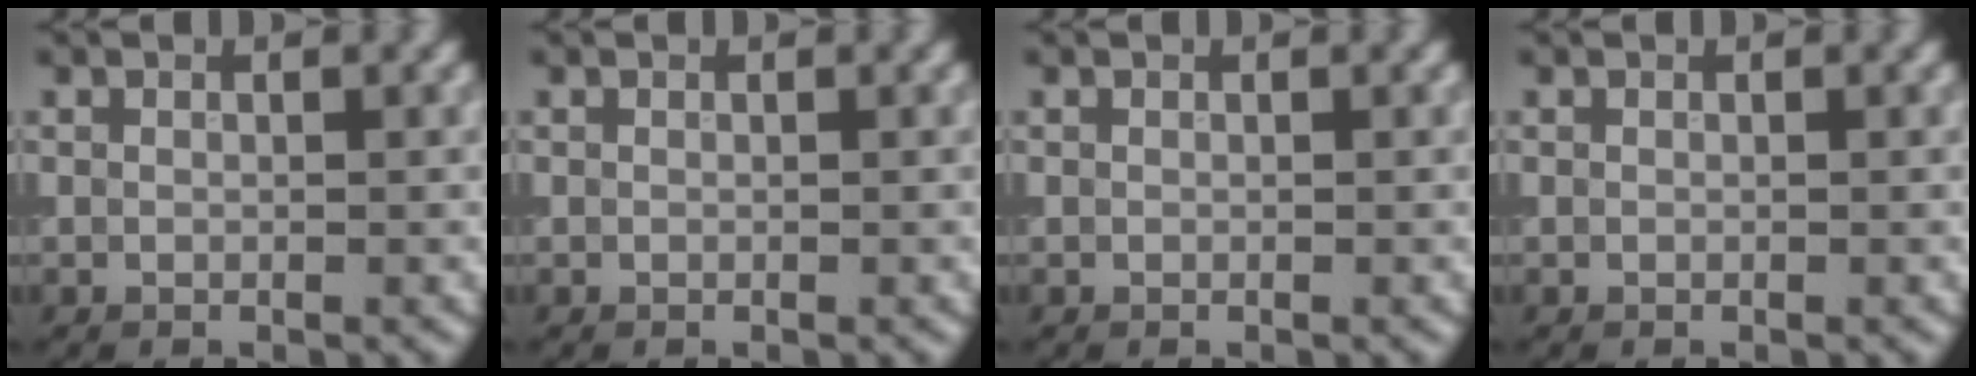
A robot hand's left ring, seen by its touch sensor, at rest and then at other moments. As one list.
[{"total": 0.0}, {"total": 0.0}, {"total": 0.0}]